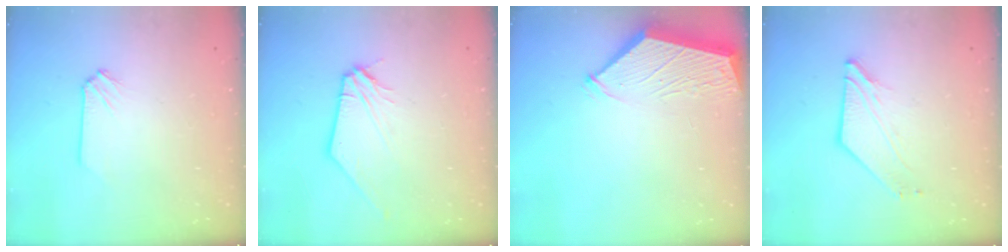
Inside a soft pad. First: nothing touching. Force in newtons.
{"total": 2.4, "press": 2.3, "slide": 0.4}
{"total": 3.0, "press": 3.0, "slide": 0.4}
{"total": 4.2, "press": 4.2, "slide": 0.4}